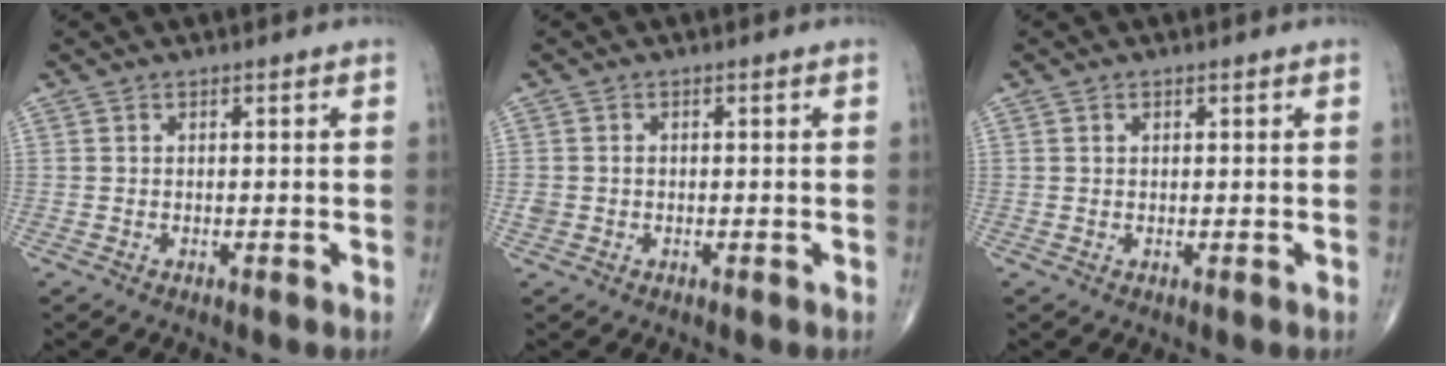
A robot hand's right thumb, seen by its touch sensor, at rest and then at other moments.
{"total": 1.8, "force": [-0.2, 1.6, 0.8], "torque": [-0.013, 0.005, 0.000]}
{"total": 0.7, "force": [0.3, 0.6, 0.4], "torque": [-0.004, -0.002, 0.006]}